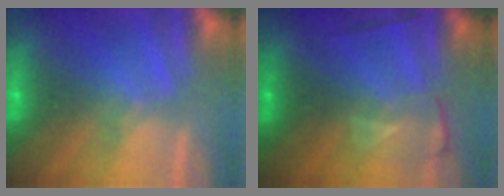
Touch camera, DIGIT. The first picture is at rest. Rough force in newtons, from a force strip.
{"total": 2.1}